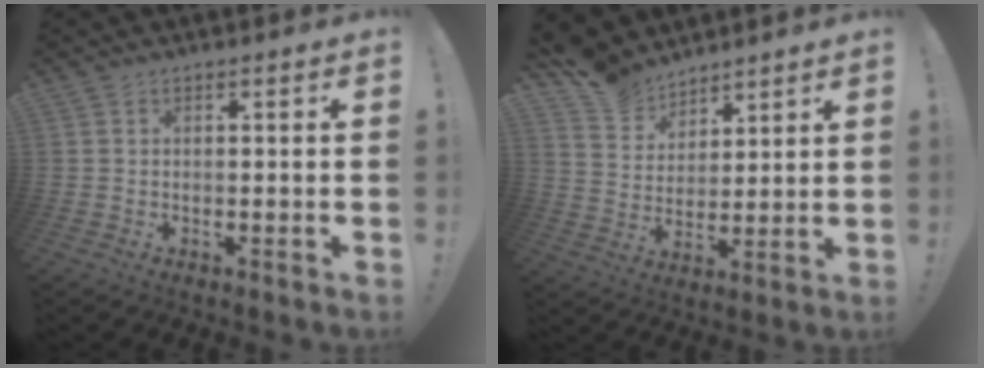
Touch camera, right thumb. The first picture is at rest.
{"total": 10.4, "force": [8.3, 6.0, 1.8], "torque": [-0.040, -0.065, 0.165]}